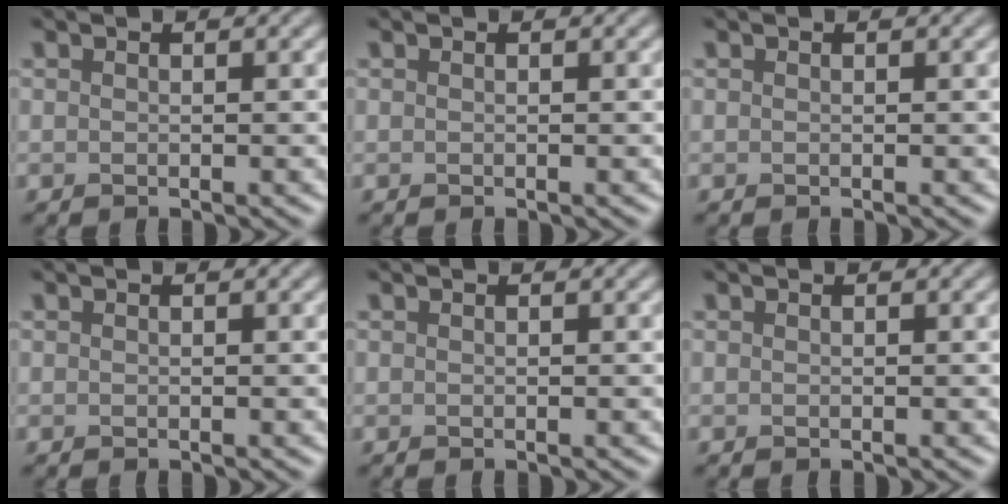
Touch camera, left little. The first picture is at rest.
{"total": 0.0}
{"total": 0.0}
{"total": 0.0}
{"total": 0.0}
{"total": 0.0}